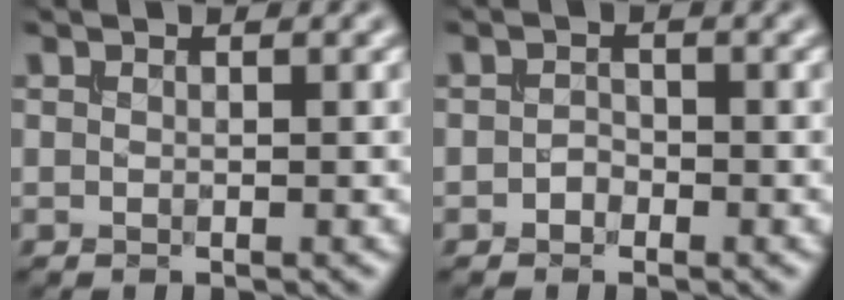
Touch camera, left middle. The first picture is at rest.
{"total": 0.9, "force": [-0.6, 0.6, 0.3], "torque": [-0.007, 0.000, -0.013]}